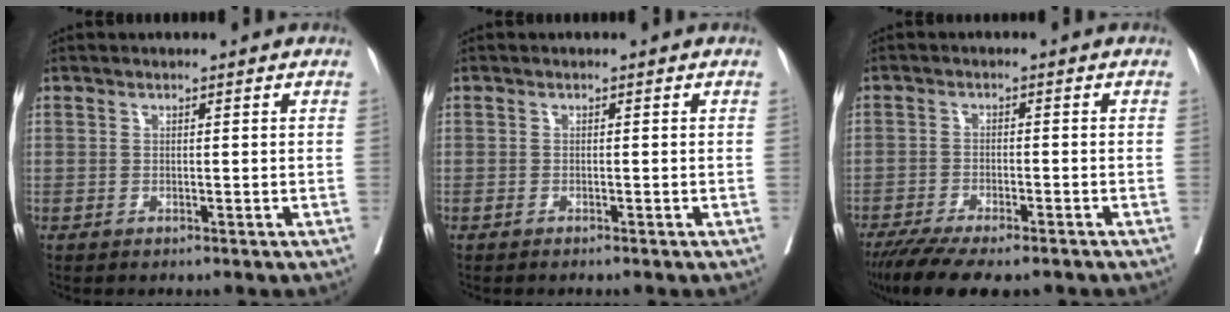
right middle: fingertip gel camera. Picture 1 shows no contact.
{"total": 1.0, "force": [-0.9, -0.1, 0.5], "torque": [-0.008, 0.000, -0.011]}
{"total": 11.7, "force": [-9.3, 2.8, 6.6], "torque": [-0.109, -0.018, -0.145]}